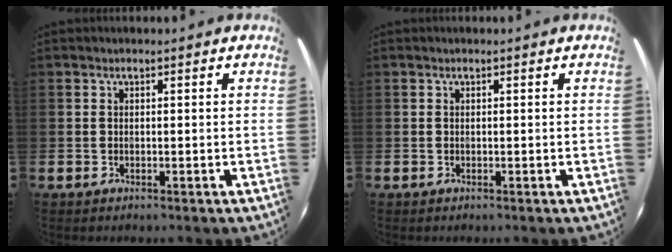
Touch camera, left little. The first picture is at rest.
{"total": 0.0}